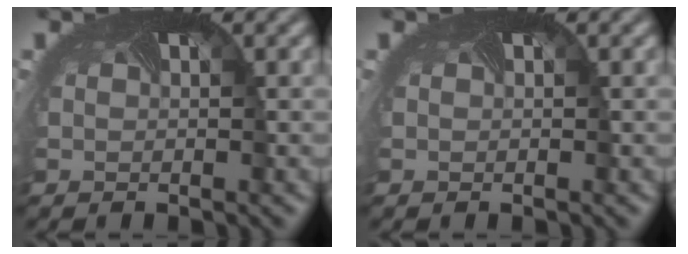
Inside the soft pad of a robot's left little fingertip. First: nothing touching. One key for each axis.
{"total": 0.0}